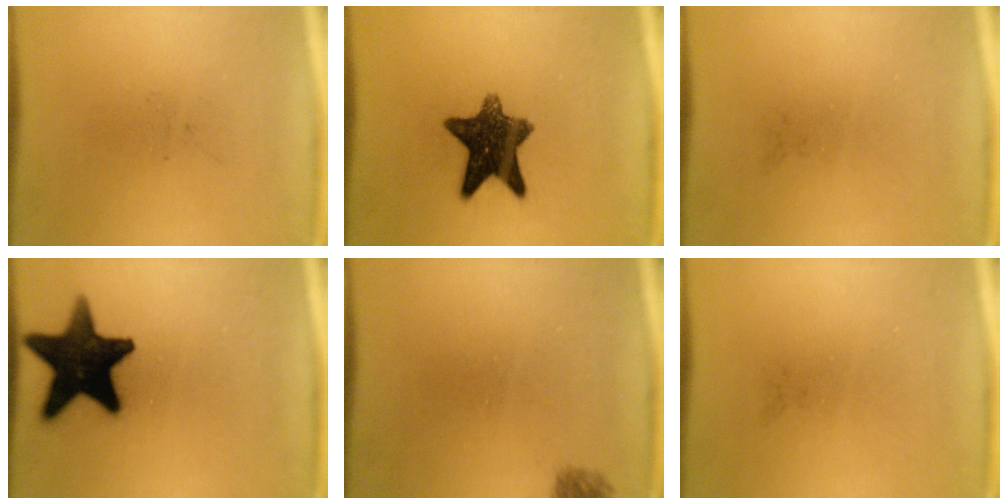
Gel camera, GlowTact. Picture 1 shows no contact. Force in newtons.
{"total": 10.9}
{"total": 0.0}
{"total": 17.4}
{"total": 1.4}
{"total": 0.0}